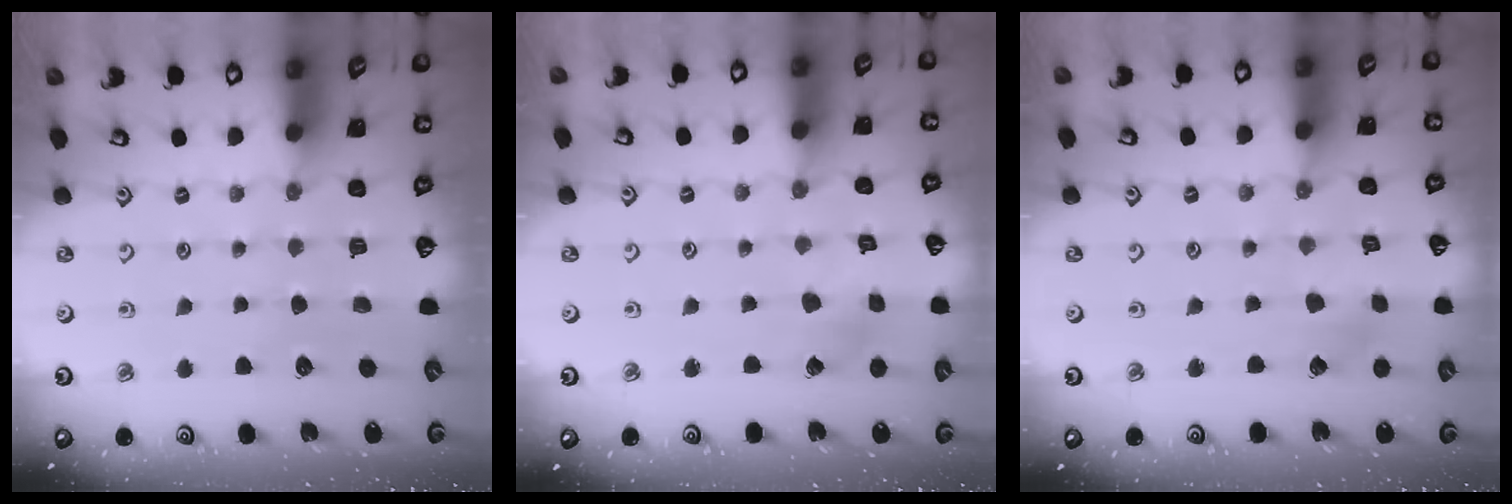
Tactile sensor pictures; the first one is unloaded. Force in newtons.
{"total": 2.5, "press": 2.5, "slide": 0.2}
{"total": 2.1, "press": 2.1, "slide": 0.1}